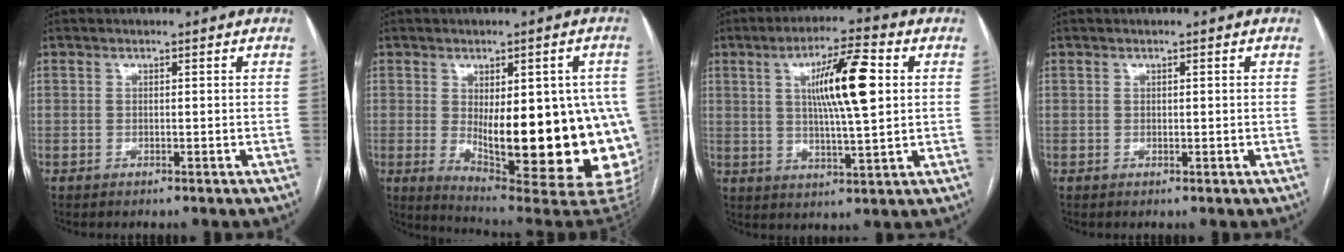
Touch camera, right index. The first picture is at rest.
{"total": 24.1, "force": [-2.5, 6.3, 23.1], "torque": [-0.215, -0.010, -0.011]}
{"total": 11.5, "force": [2.7, 1.3, 11.1], "torque": [-0.187, 0.008, 0.044]}
{"total": 0.0}